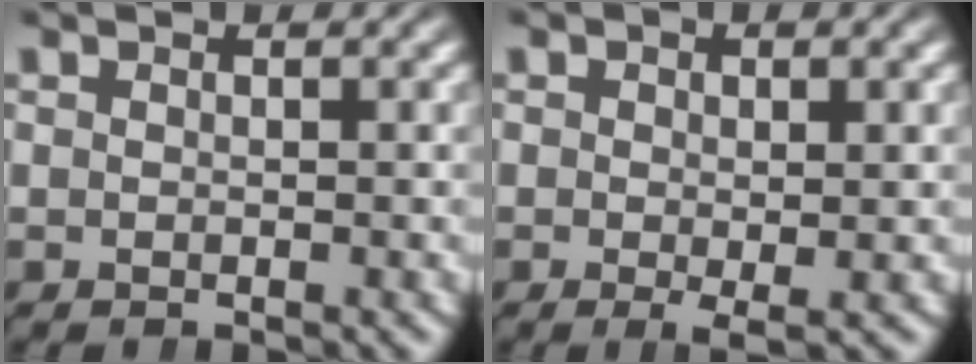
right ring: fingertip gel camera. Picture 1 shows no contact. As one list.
[{"total": 1.7, "force": [-0.2, 0.5, 1.6], "torque": [-0.025, -0.003, -0.003]}]